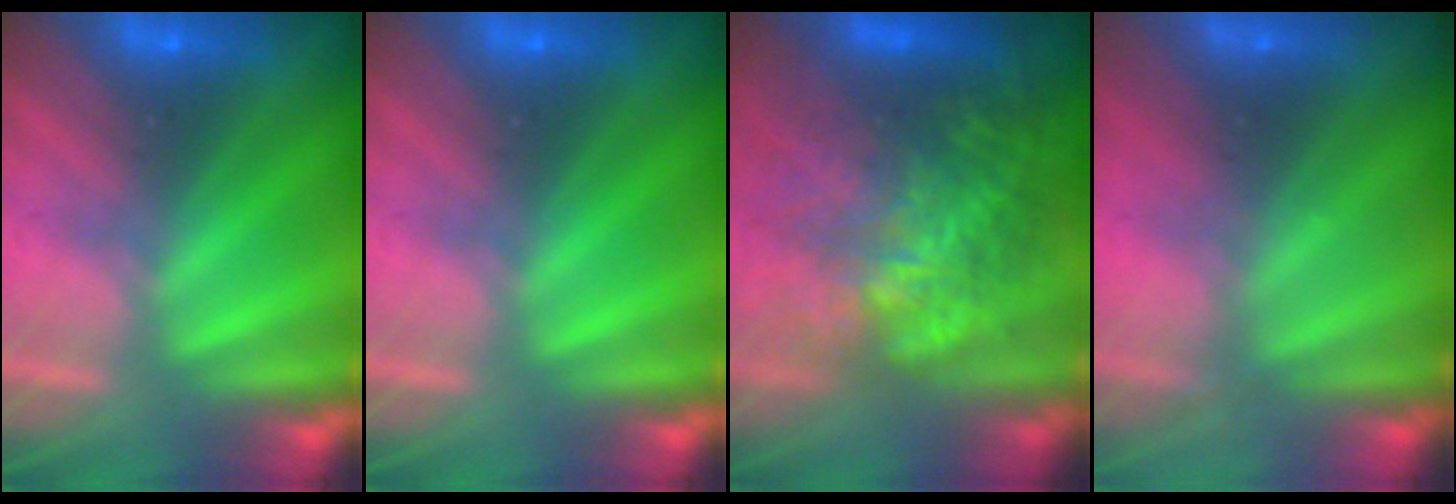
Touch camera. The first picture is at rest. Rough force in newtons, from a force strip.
{"total": 0.0}
{"total": 5.8}
{"total": 2.3}